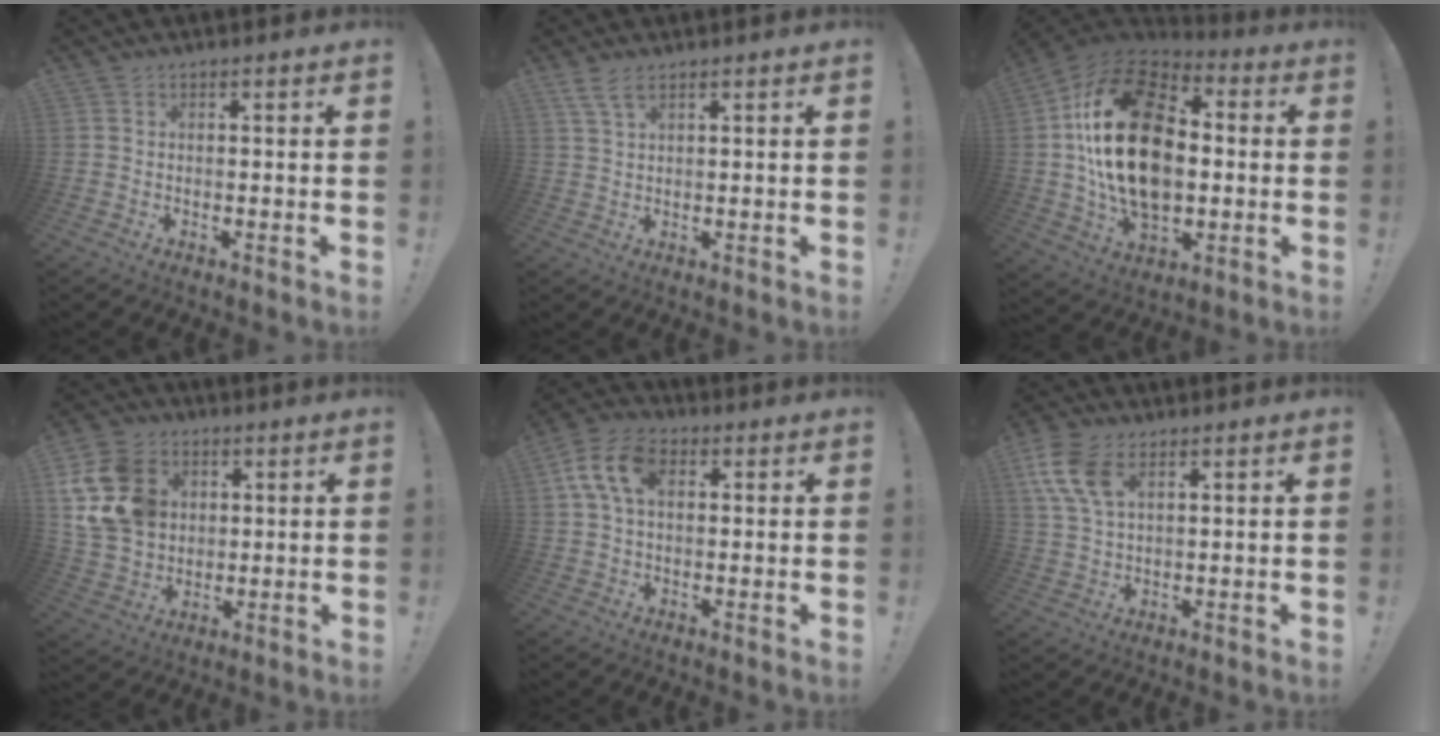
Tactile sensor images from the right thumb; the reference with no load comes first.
{"total": 4.7, "force": [3.2, 1.4, 3.1], "torque": [-0.062, -0.008, 0.060]}
{"total": 29.0, "force": [2.2, 18.5, 22.1], "torque": [-0.409, 0.006, 0.042]}
{"total": 16.8, "force": [4.5, 13.5, 8.8], "torque": [-0.149, -0.012, 0.095]}
{"total": 11.7, "force": [3.0, 7.4, 8.5], "torque": [-0.157, 0.011, 0.059]}
{"total": 10.6, "force": [4.8, 6.1, 7.3], "torque": [-0.157, -0.009, 0.094]}